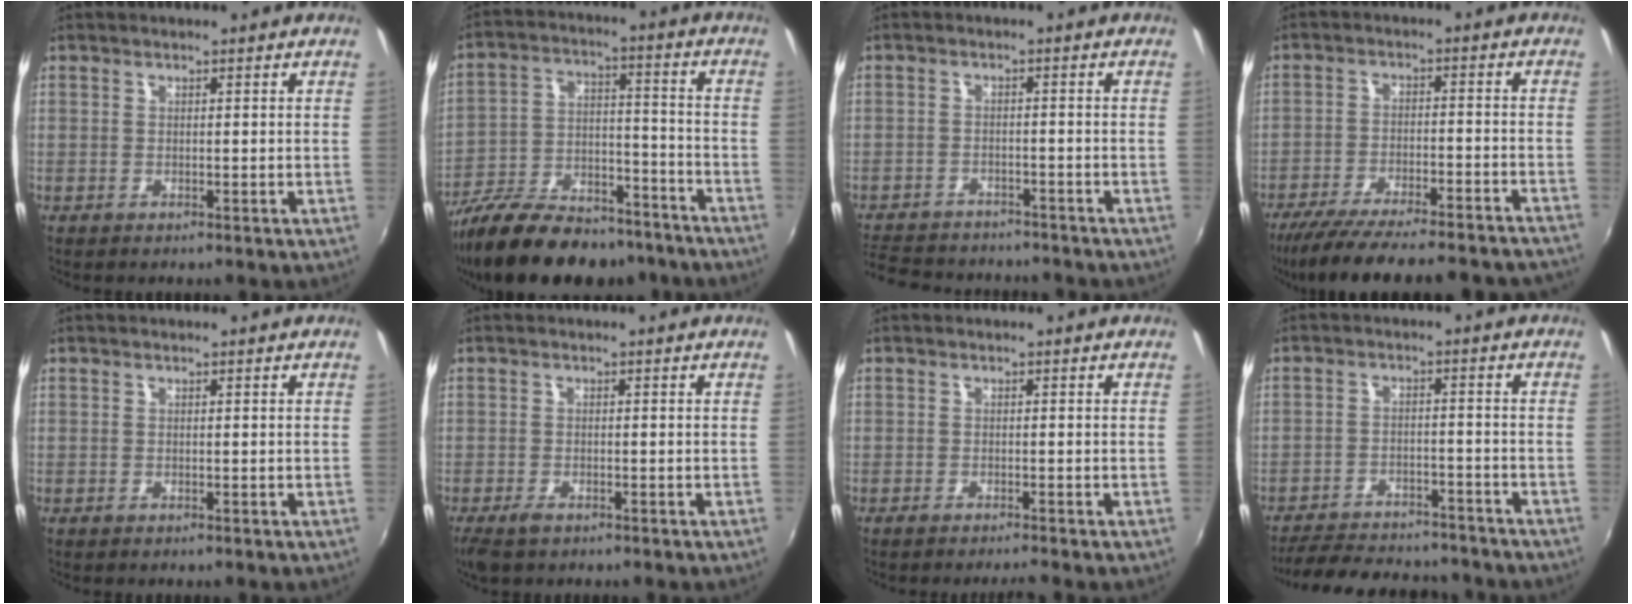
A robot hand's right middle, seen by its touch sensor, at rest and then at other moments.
{"total": 24.5, "force": [-19.0, 9.7, 12.2], "torque": [-0.230, 0.002, -0.281]}
{"total": 13.1, "force": [-11.4, 4.5, 4.5], "torque": [-0.120, -0.001, -0.172]}
{"total": 24.6, "force": [-21.9, 4.0, 10.5], "torque": [-0.191, -0.034, -0.300]}
{"total": 0.0}
{"total": 3.4, "force": [-2.4, 1.4, 2.0], "torque": [-0.050, -0.012, -0.044]}
{"total": 1.8, "force": [-1.6, -0.3, 0.6], "torque": [-0.016, -0.009, -0.031]}
{"total": 17.9, "force": [-15.7, 5.3, 6.8], "torque": [-0.151, 0.003, -0.211]}